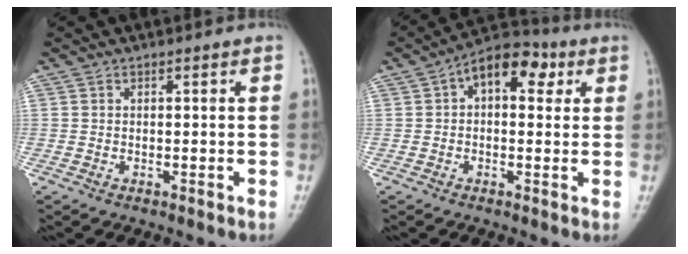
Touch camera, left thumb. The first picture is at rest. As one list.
[{"total": 10.1, "force": [2.9, 6.1, 7.5], "torque": [-0.077, 0.022, 0.033]}]